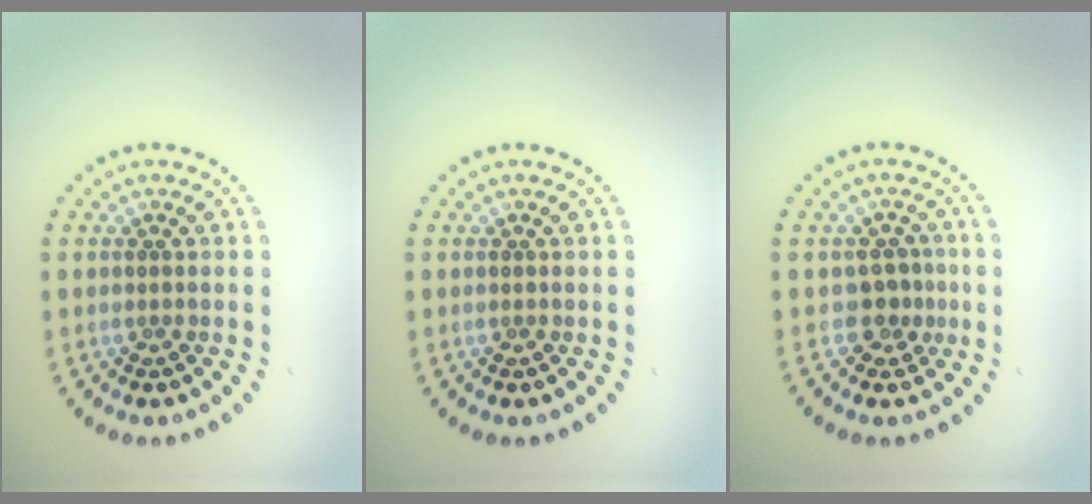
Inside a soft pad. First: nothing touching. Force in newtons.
{"total": 0.0}
{"total": 2.1, "press": 1.5, "slide": 1.4}